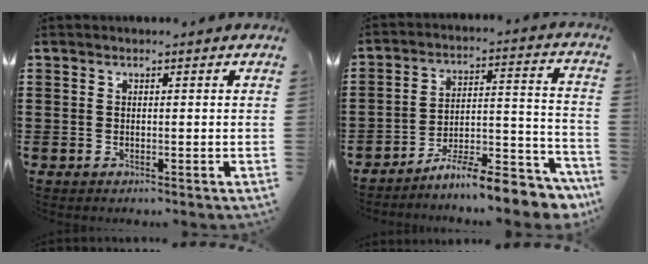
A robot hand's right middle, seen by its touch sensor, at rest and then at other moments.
{"total": 9.7, "force": [-8.9, 0.5, 3.9], "torque": [-0.049, 0.015, -0.170]}